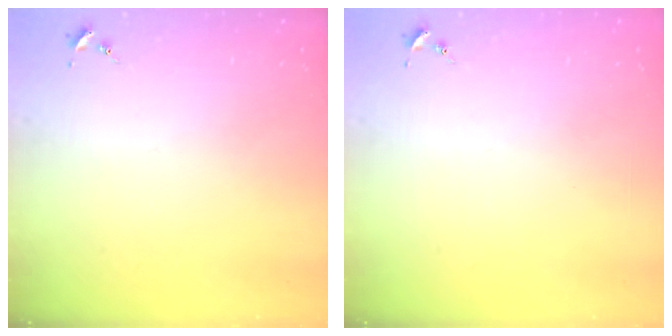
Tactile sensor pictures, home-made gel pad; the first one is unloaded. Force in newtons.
{"total": 0.0}